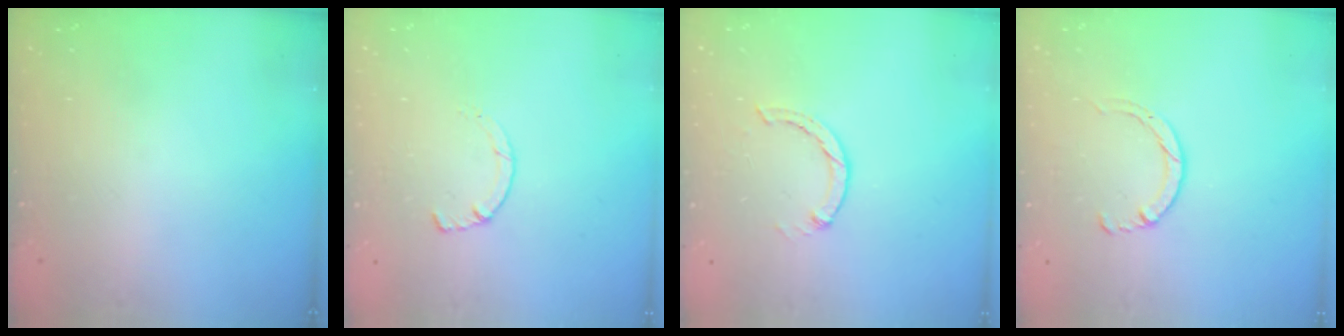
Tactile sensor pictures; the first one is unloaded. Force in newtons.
{"total": 1.4, "press": 1.4, "slide": 0.3}
{"total": 0.0}
{"total": 2.9, "press": 2.8, "slide": 0.4}